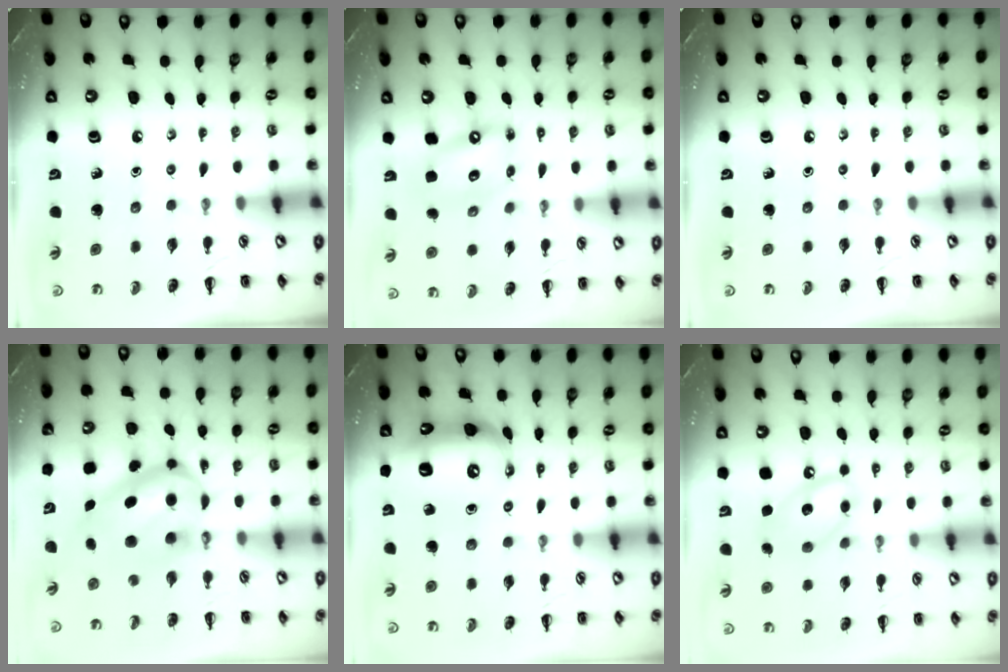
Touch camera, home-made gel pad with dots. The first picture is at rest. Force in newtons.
{"total": 12.1, "press": 11.7, "slide": 2.8}
{"total": 0.0}
{"total": 10.0, "press": 9.8, "slide": 2.2}
{"total": 9.5, "press": 9.5, "slide": 1.1}
{"total": 13.2, "press": 13.1, "slide": 1.9}